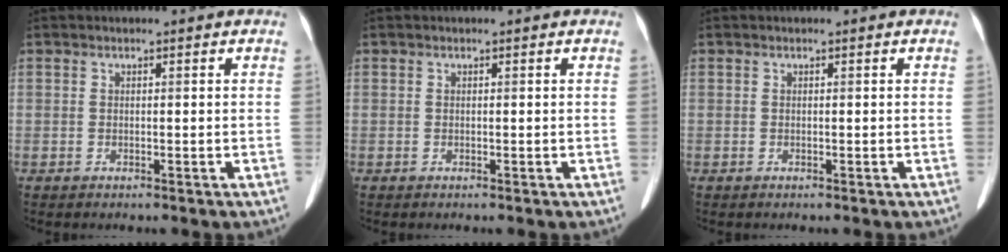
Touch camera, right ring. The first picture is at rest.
{"total": 0.0}
{"total": 0.0}